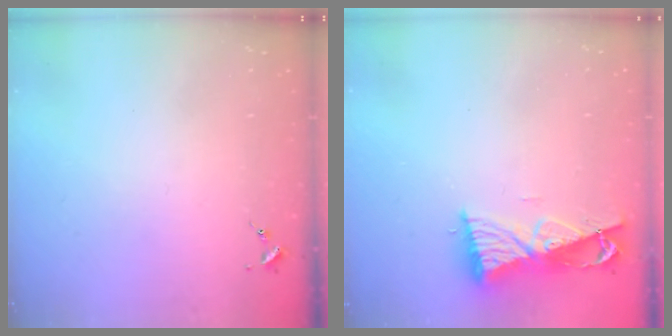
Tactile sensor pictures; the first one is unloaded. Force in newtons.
{"total": 8.5, "press": 8.4, "slide": 1.0}